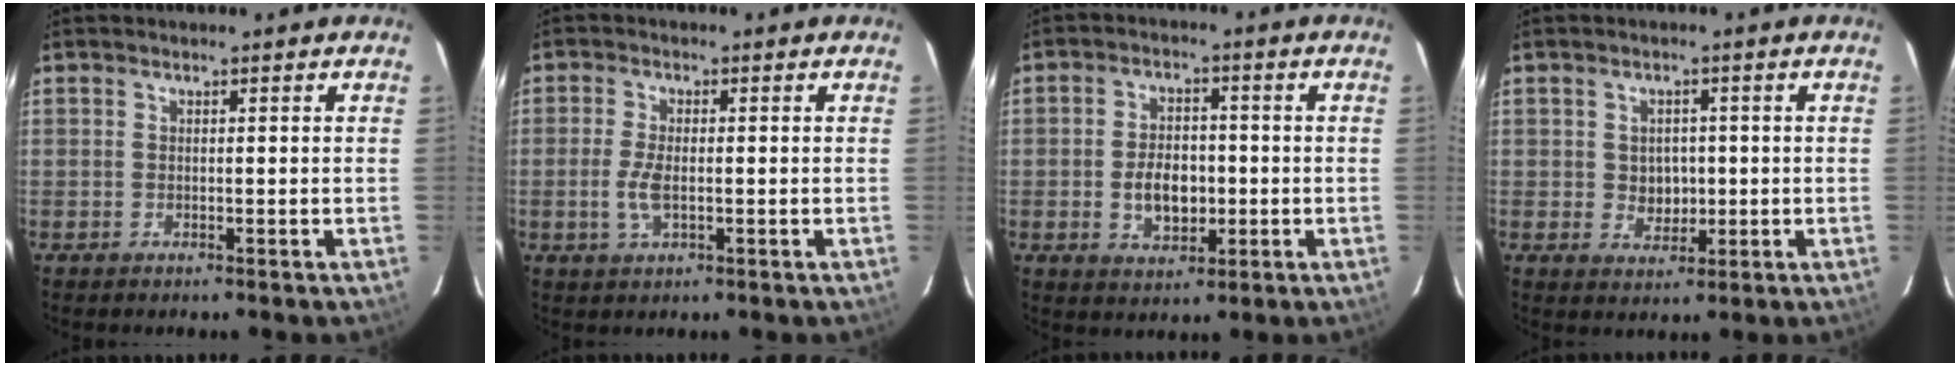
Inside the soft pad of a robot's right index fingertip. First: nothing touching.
{"total": 4.4, "force": [-0.9, 1.9, 3.9], "torque": [-0.084, -0.003, -0.018]}
{"total": 7.5, "force": [-1.3, 4.8, 5.6], "torque": [-0.106, 0.005, -0.015]}
{"total": 4.1, "force": [-0.1, 3.6, 1.9], "torque": [-0.032, 0.004, 0.005]}